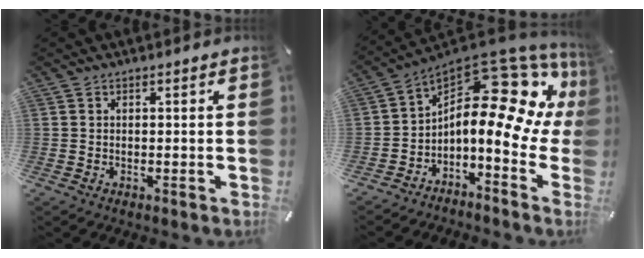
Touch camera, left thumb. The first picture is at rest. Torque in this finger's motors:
{"motor_torque": [0.13, 2.06, 1.25, 0.91, 0.33]}